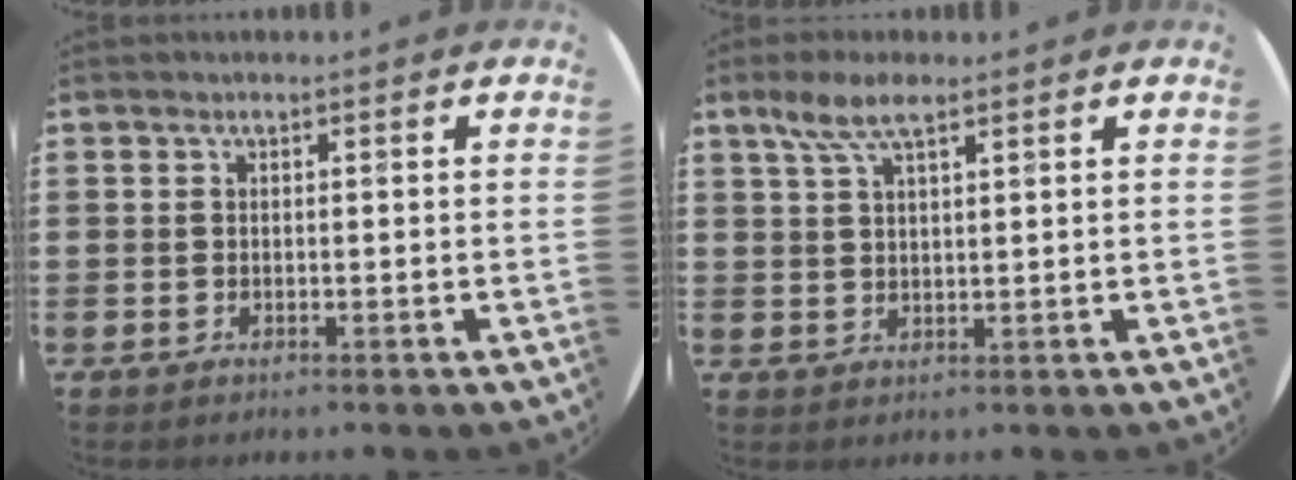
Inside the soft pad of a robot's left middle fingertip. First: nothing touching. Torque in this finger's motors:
{"motor_torque": [0.81, -0.69, 0.13, 0.07]}